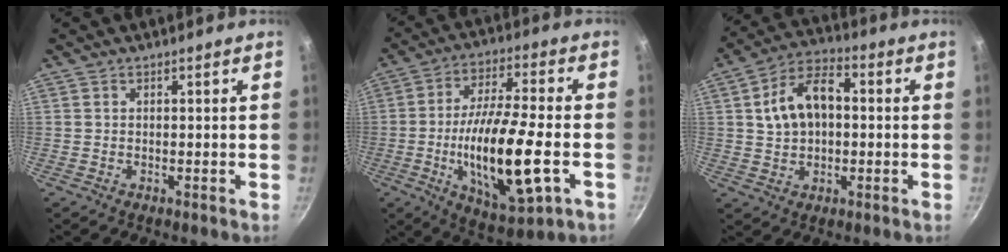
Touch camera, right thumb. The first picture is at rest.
{"total": 20.0, "force": [-4.8, 6.0, 18.5], "torque": [-0.330, 0.010, -0.082]}
{"total": 11.8, "force": [1.3, 7.6, 8.9], "torque": [-0.136, 0.030, 0.015]}